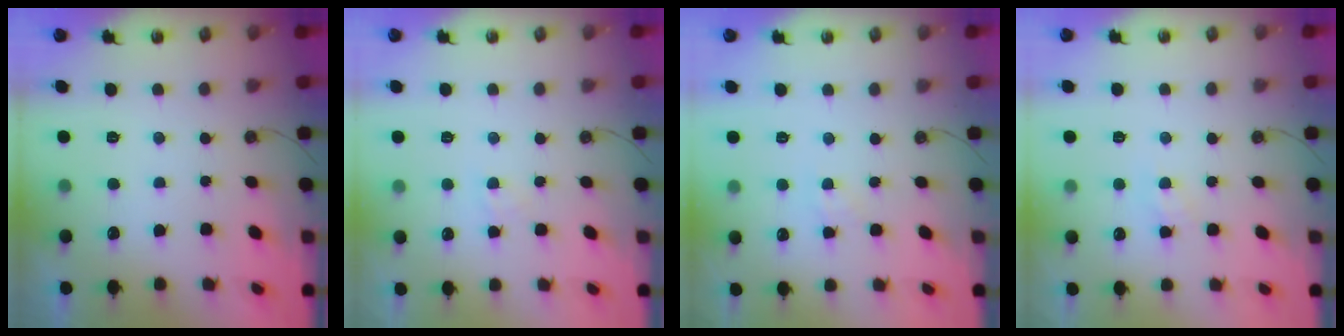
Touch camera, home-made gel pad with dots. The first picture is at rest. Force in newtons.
{"total": 4.0, "press": 4.0, "slide": 0.6}
{"total": 1.4, "press": 1.4, "slide": 0.3}
{"total": 7.0, "press": 6.9, "slide": 0.8}